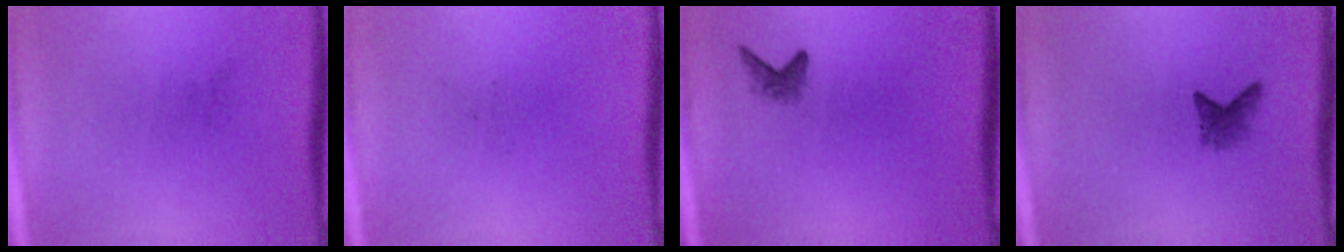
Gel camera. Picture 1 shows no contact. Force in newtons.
{"total": 0.0}
{"total": 1.4}
{"total": 1.8}